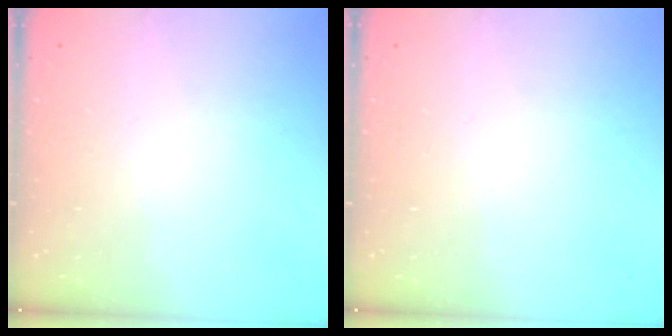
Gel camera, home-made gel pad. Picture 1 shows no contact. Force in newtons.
{"total": 0.0}